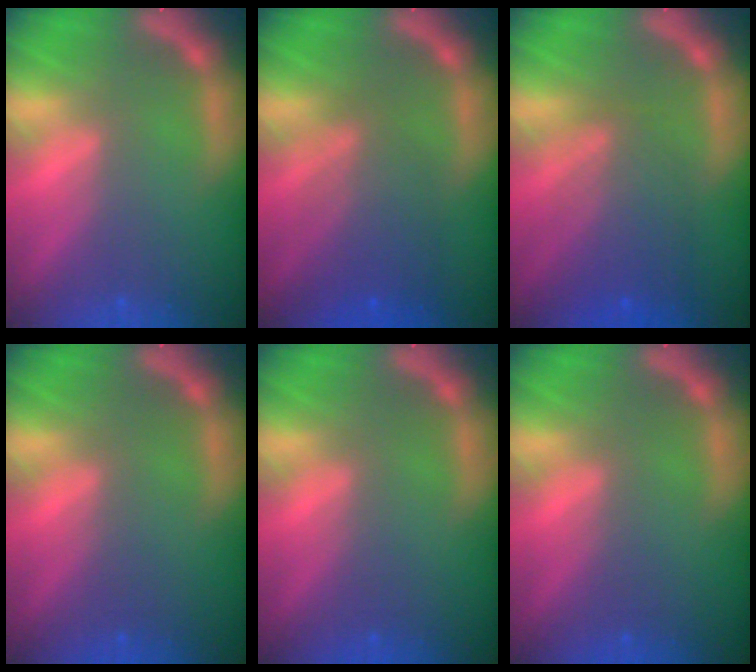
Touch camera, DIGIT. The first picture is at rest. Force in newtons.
{"total": 5.5}
{"total": 5.6}
{"total": 0.0}
{"total": 0.0}
{"total": 0.0}